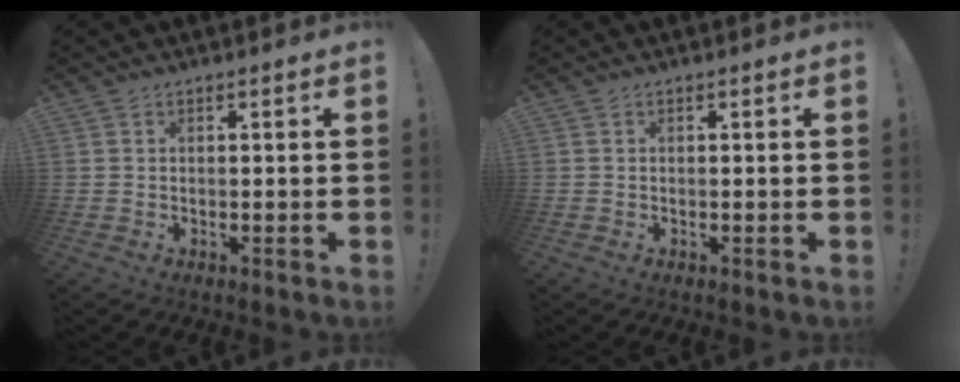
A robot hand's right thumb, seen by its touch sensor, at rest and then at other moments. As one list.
[{"total": 0.0}]